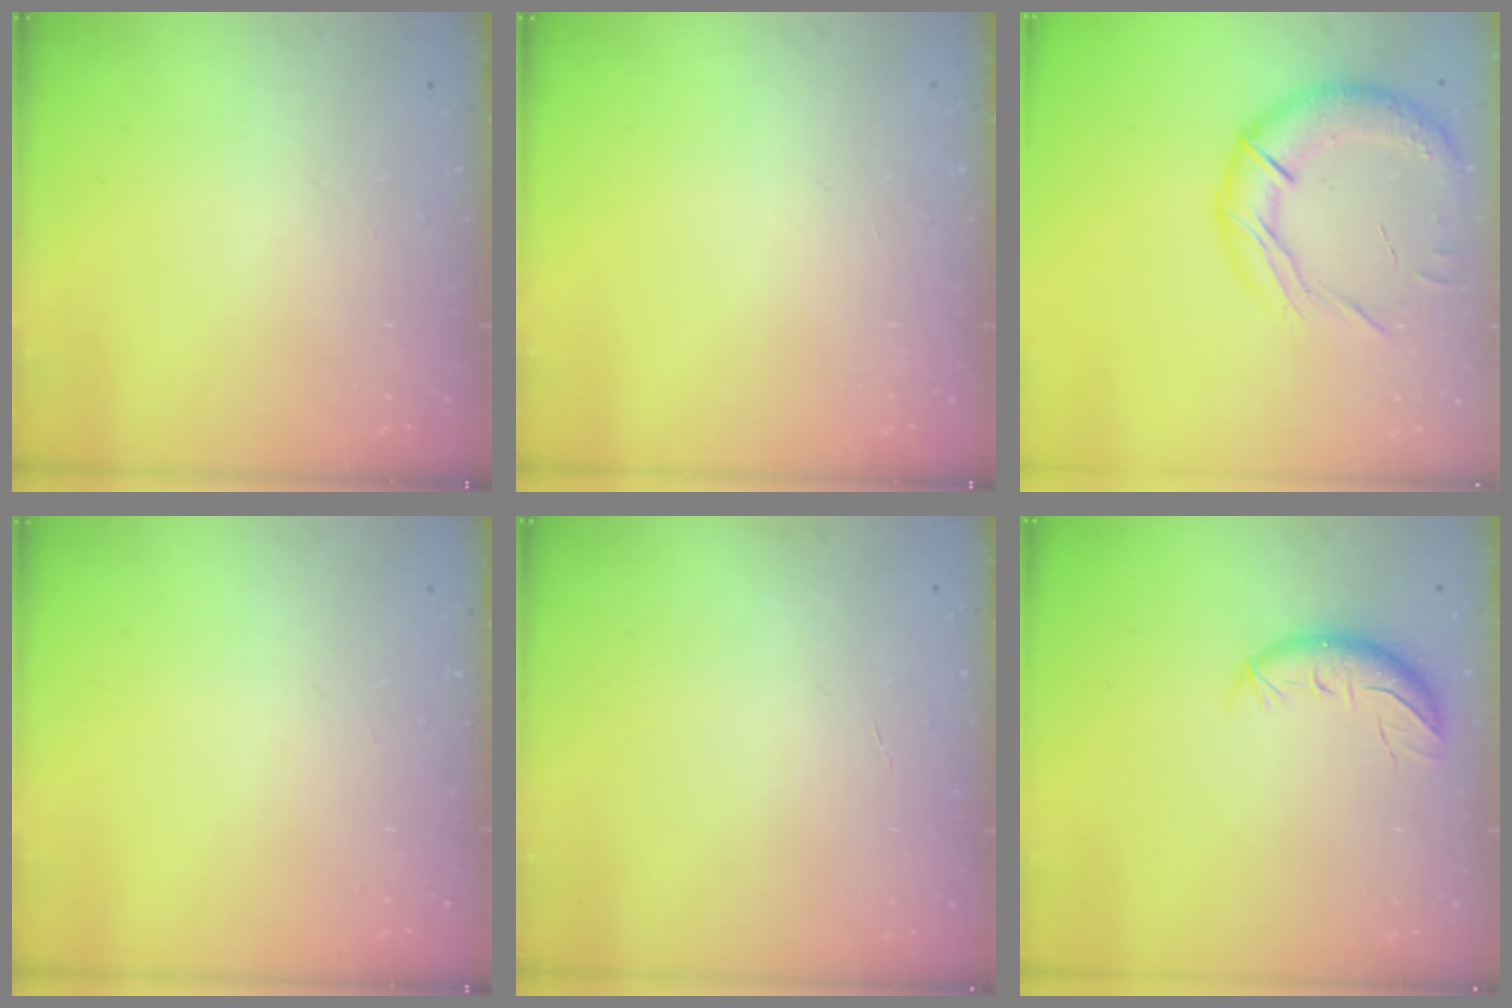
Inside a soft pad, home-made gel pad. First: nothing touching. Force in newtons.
{"total": 0.0}
{"total": 17.8, "press": 17.6, "slide": 2.9}
{"total": 0.0}
{"total": 0.0}
{"total": 9.6, "press": 9.3, "slide": 2.5}